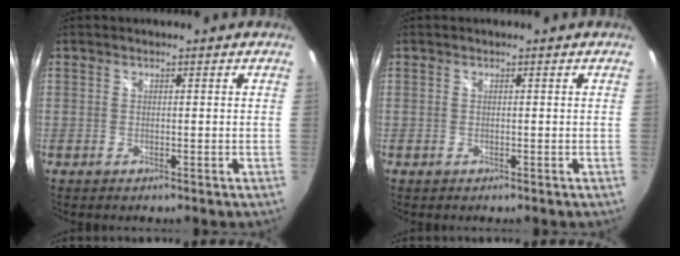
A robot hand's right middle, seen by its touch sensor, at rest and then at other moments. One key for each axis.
{"total": 0.0}